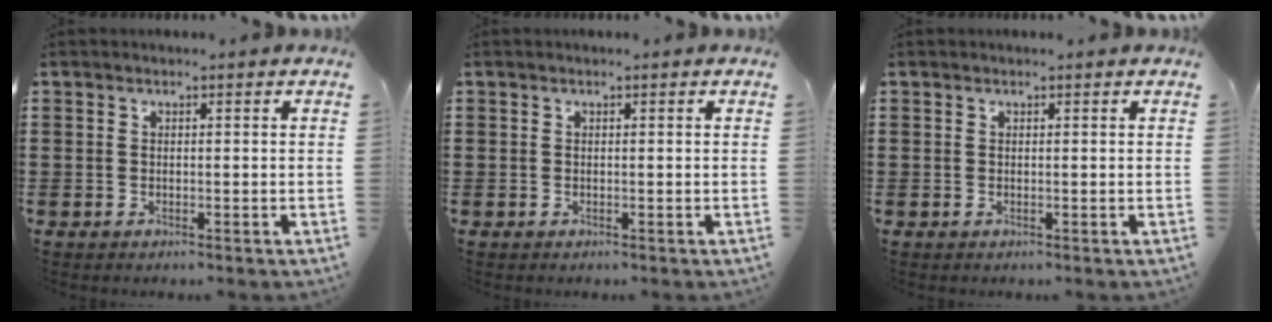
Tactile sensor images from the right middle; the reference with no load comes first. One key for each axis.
{"total": 0.0}
{"total": 0.0}